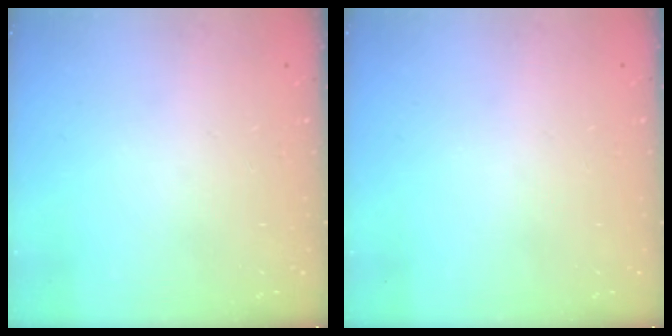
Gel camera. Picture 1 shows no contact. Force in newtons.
{"total": 0.0}